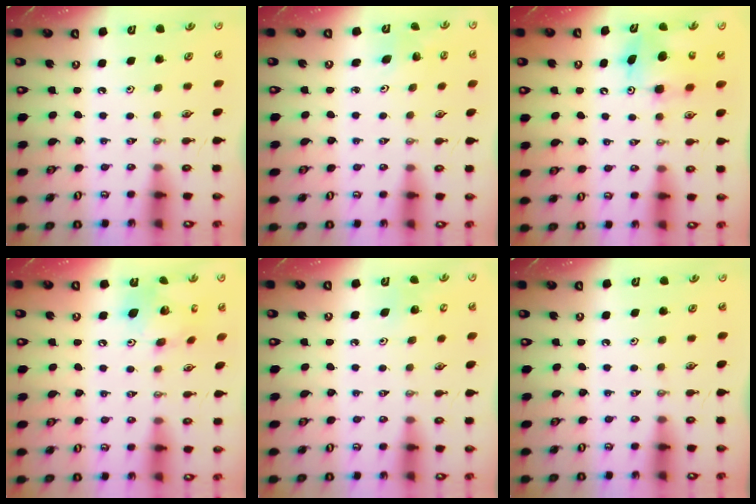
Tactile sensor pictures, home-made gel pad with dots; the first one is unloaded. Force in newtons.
{"total": 2.8, "press": 2.5, "slide": 1.3}
{"total": 8.0, "press": 7.9, "slide": 0.5}
{"total": 13.9, "press": 13.8, "slide": 1.3}
{"total": 6.8, "press": 6.7, "slide": 0.8}
{"total": 0.0}